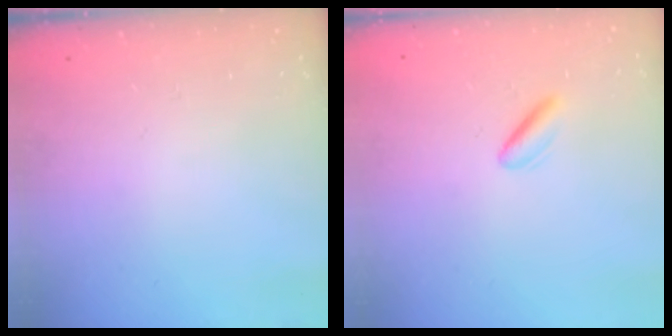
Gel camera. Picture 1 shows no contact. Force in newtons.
{"total": 1.6, "press": 1.3, "slide": 1.0}